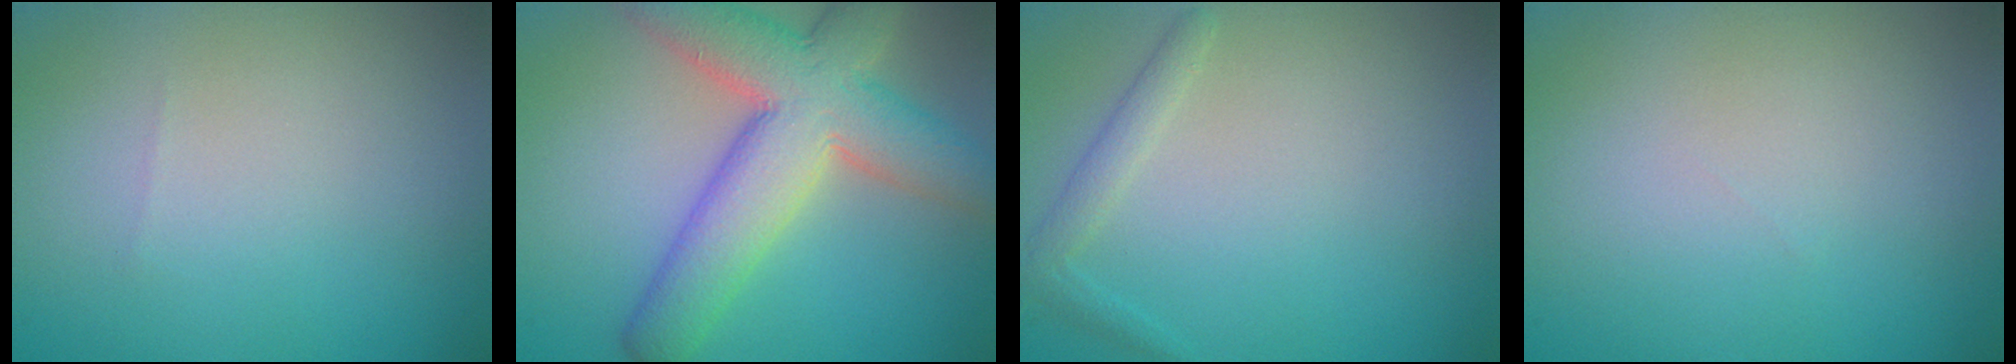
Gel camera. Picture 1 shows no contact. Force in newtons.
{"total": 9.0, "press": 9.0, "slide": 0.6}
{"total": 1.5, "press": 1.5, "slide": 0.1}
{"total": 0.0}